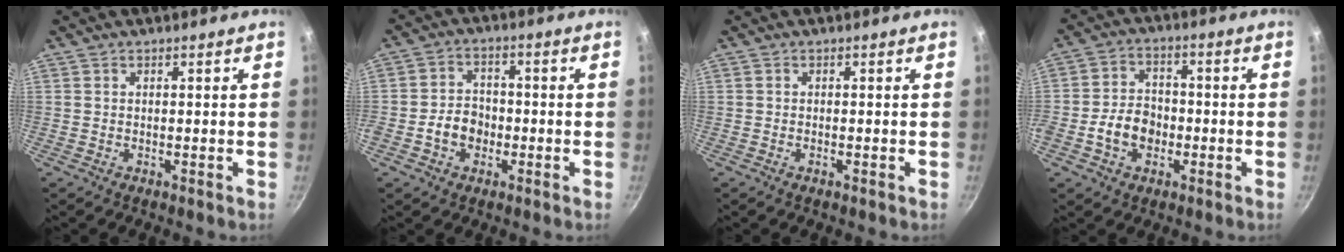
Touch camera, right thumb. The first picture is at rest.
{"total": 6.1, "force": [-2.0, 4.8, 3.2], "torque": [-0.031, 0.021, -0.040]}
{"total": 0.7, "force": [-0.4, 0.3, 0.6], "torque": [-0.011, 0.003, -0.008]}
{"total": 8.0, "force": [-2.3, 6.0, 4.7], "torque": [-0.058, 0.022, -0.048]}